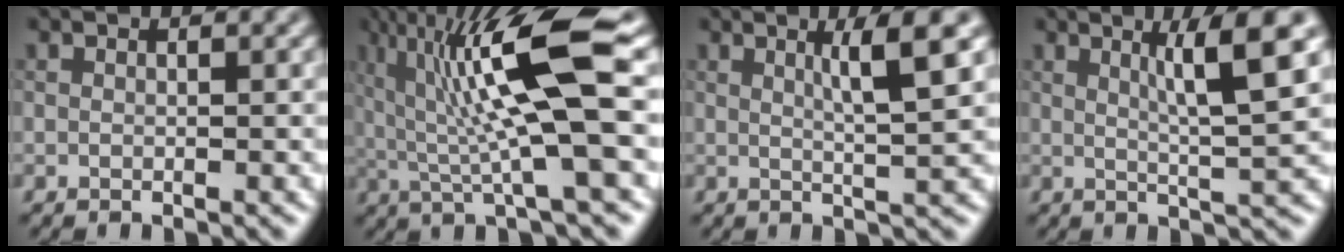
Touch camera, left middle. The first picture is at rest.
{"total": 10.8, "force": [2.2, 1.8, 10.4], "torque": [-0.175, -0.001, 0.044]}
{"total": 4.2, "force": [1.6, 0.4, 3.8], "torque": [-0.055, 0.003, 0.027]}
{"total": 5.8, "force": [2.1, 0.6, 5.3], "torque": [-0.081, 0.002, 0.037]}